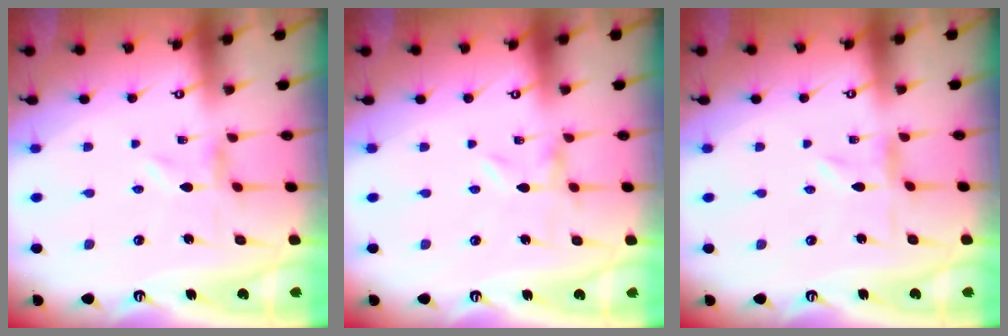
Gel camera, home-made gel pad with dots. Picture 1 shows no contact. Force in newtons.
{"total": 0.0}
{"total": 0.0}